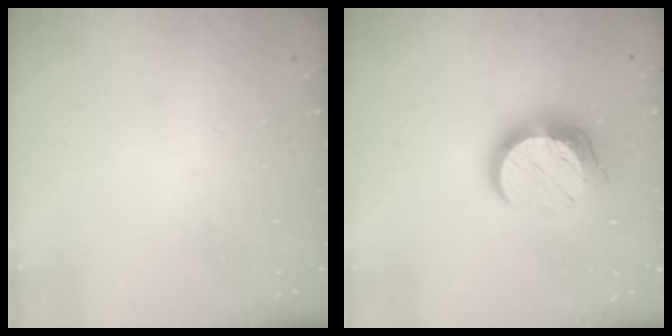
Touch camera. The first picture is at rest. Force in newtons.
{"total": 13.0, "press": 12.9, "slide": 1.2}